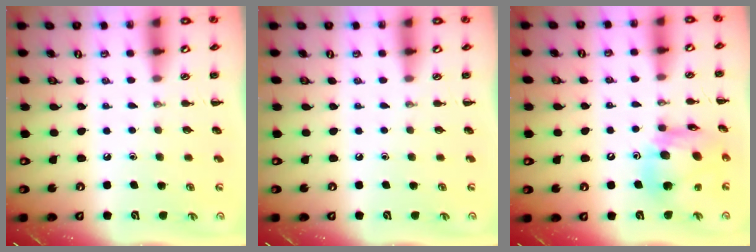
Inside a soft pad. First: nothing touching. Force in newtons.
{"total": 0.0}
{"total": 15.3, "press": 15.0, "slide": 2.9}